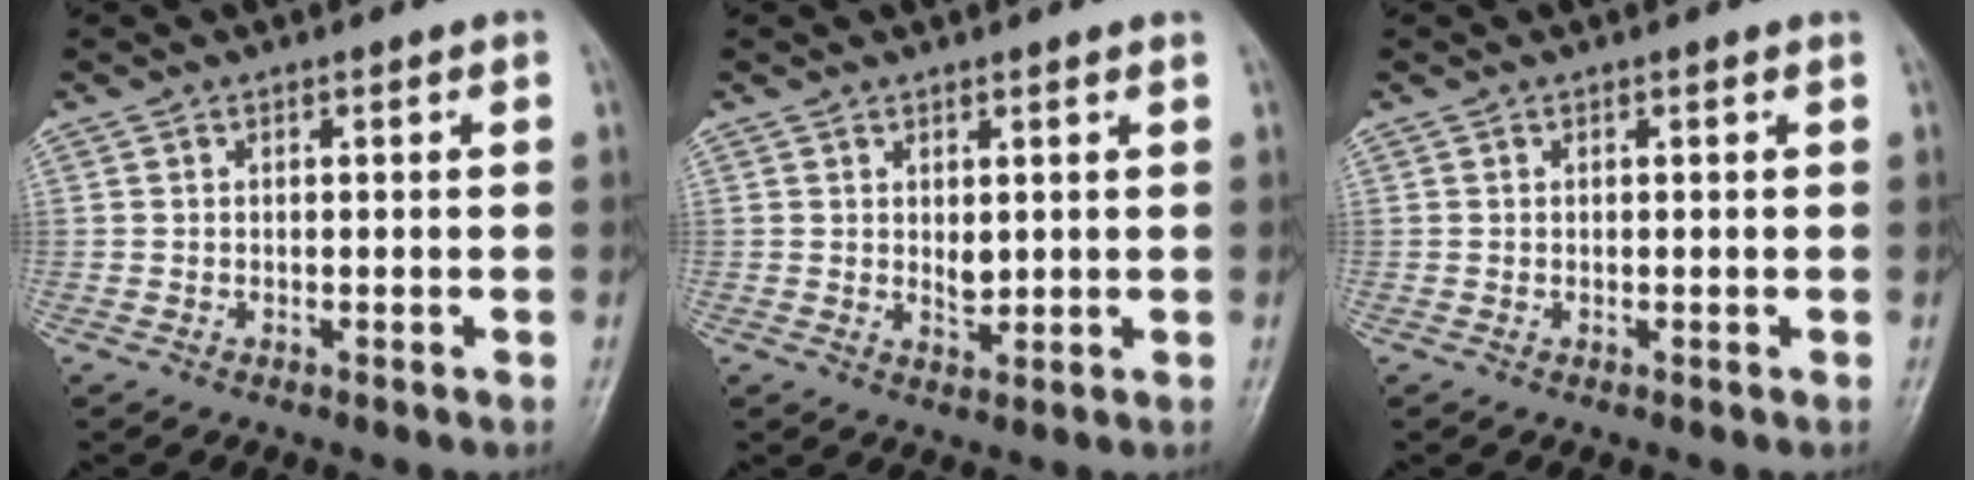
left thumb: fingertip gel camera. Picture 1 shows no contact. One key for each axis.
{"total": 2.4, "fx": 0.8, "fy": 1.2, "fz": 1.9, "tx": -0.026, "ty": -0.010, "tz": 0.015}
{"total": 0.0}